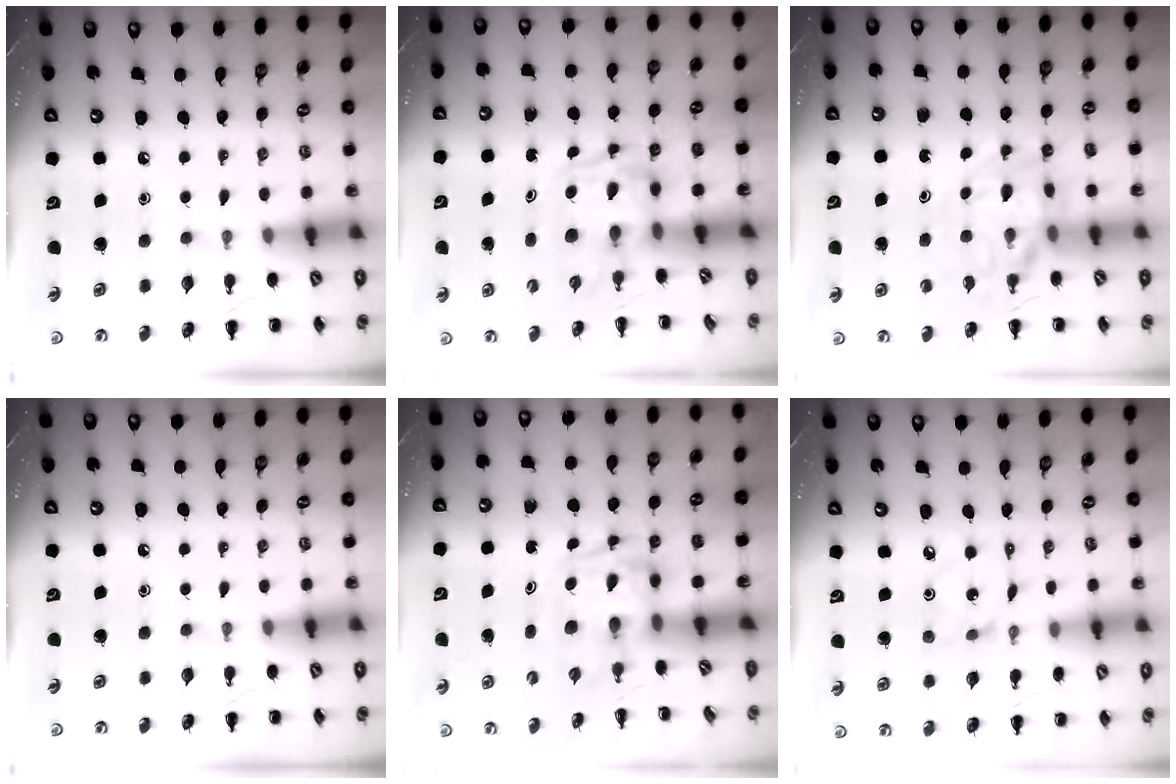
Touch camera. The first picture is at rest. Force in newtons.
{"total": 3.4, "press": 3.4, "slide": 0.6}
{"total": 10.3, "press": 10.0, "slide": 2.7}
{"total": 0.0}
{"total": 3.3, "press": 3.3, "slide": 0.5}
{"total": 2.4, "press": 2.4, "slide": 0.4}